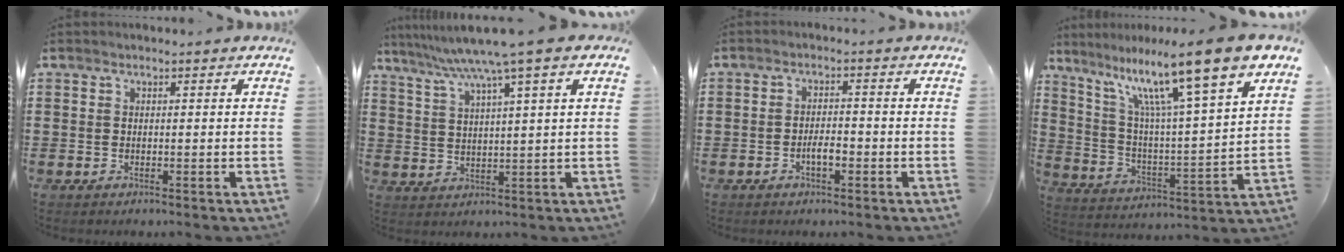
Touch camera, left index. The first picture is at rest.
{"total": 7.0, "force": [4.7, -0.8, 5.1], "torque": [-0.113, -0.025, 0.076]}
{"total": 2.9, "force": [-1.1, 0.9, 2.5], "torque": [-0.046, 0.005, -0.019]}
{"total": 14.0, "force": [10.1, 0.4, 9.8], "torque": [-0.202, -0.063, 0.158]}